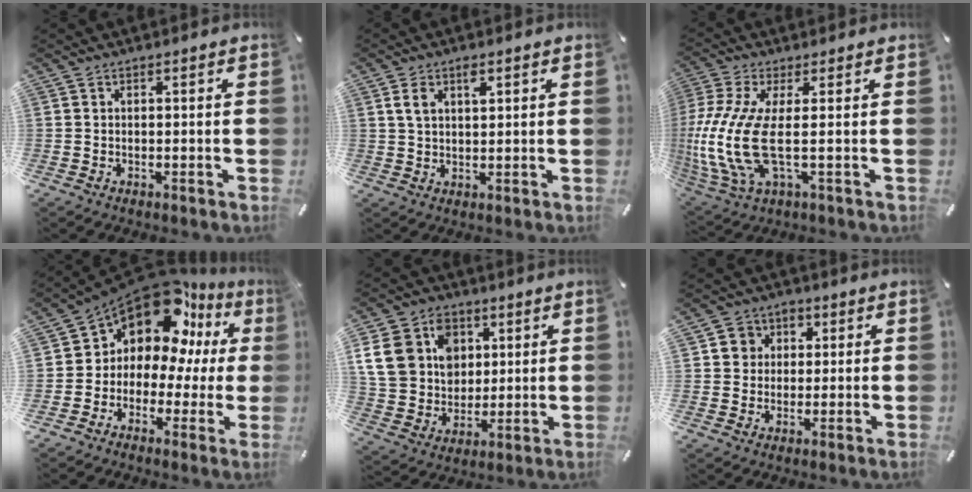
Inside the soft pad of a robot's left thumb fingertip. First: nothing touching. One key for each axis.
{"total": 4.4, "fx": 2.0, "fy": 2.4, "fz": 3.2, "tx": -0.060, "ty": 0.003, "tz": 0.033}
{"total": 14.5, "fx": 0.3, "fy": 4.6, "fz": 13.8, "tx": -0.317, "ty": -0.032, "tz": 0.001}
{"total": 13.5, "fx": 9.3, "fy": 7.5, "fz": 6.3, "tx": -0.137, "ty": -0.087, "tz": 0.163}
{"total": 15.7, "fx": 4.9, "fy": 13.1, "fz": 7.0, "tx": -0.149, "ty": 0.002, "tz": 0.094}
{"total": 5.7, "fx": 0.7, "fy": 5.5, "fz": 1.2, "tx": -0.015, "ty": 0.010, "tz": 0.009}